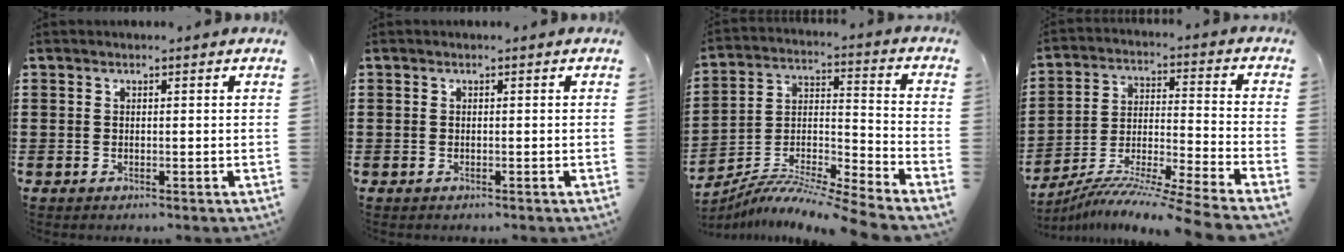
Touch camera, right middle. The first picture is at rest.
{"total": 0.0}
{"total": 8.5, "force": [-8.1, -0.8, 2.2], "torque": [-0.022, 0.002, -0.162]}
{"total": 8.9, "force": [-8.1, -1.1, 3.5], "torque": [-0.046, 0.000, -0.165]}